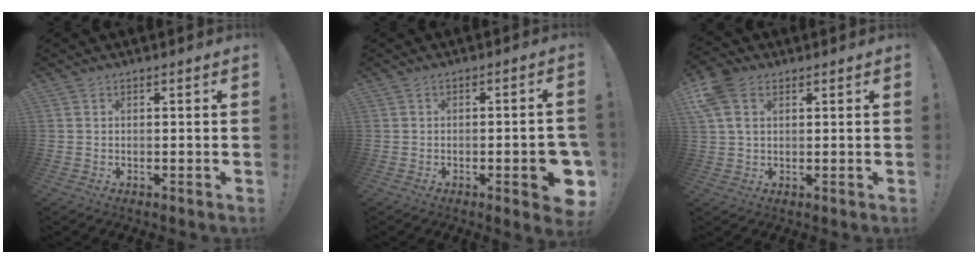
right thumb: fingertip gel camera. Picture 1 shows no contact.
{"total": 7.1, "force": [-2.4, 1.9, 6.4], "torque": [-0.077, 0.006, -0.031]}
{"total": 7.3, "force": [2.9, 5.0, 4.5], "torque": [-0.087, 0.001, 0.061]}